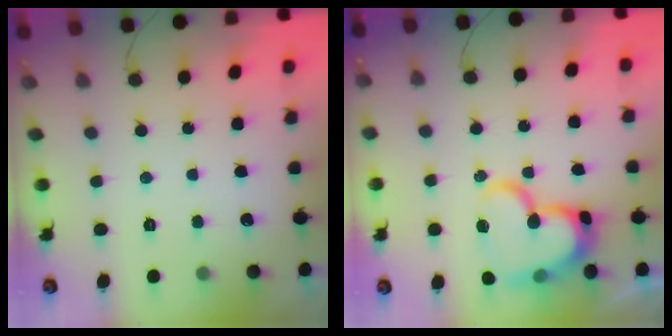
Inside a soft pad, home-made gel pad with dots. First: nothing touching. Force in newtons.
{"total": 20.0, "press": 19.9, "slide": 2.1}